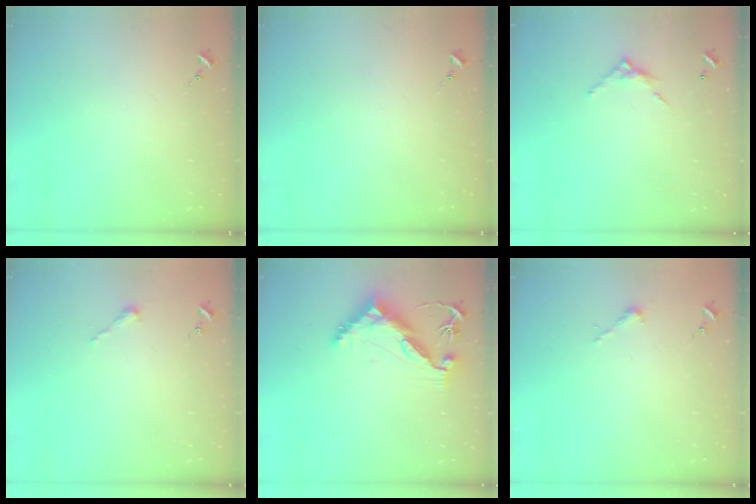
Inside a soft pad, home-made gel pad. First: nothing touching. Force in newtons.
{"total": 0.0}
{"total": 6.7, "press": 6.7, "slide": 0.4}
{"total": 2.5, "press": 2.5, "slide": 0.2}
{"total": 10.5, "press": 10.4, "slide": 1.1}
{"total": 2.5, "press": 2.5, "slide": 0.2}